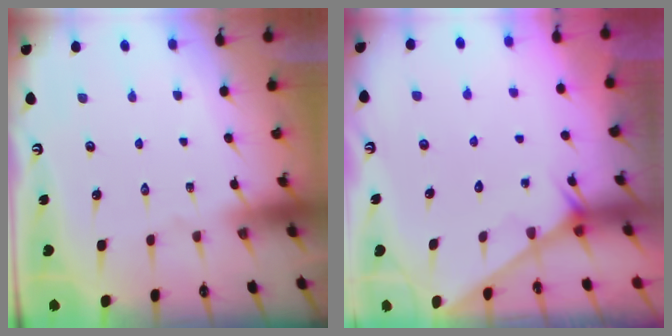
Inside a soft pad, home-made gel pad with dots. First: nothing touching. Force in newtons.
{"total": 1.5, "press": 1.4, "slide": 0.1}